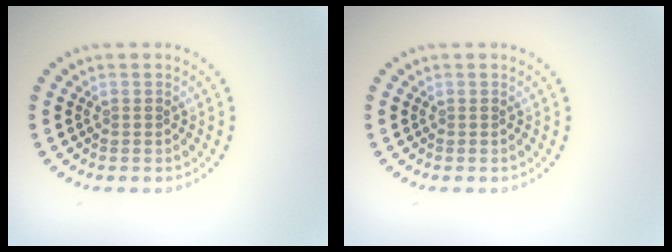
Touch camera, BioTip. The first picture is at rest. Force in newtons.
{"total": 0.0}